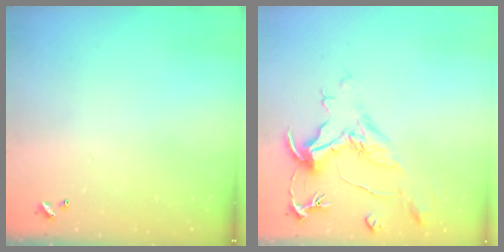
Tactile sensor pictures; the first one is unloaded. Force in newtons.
{"total": 1.9, "press": 1.4, "slide": 1.2}